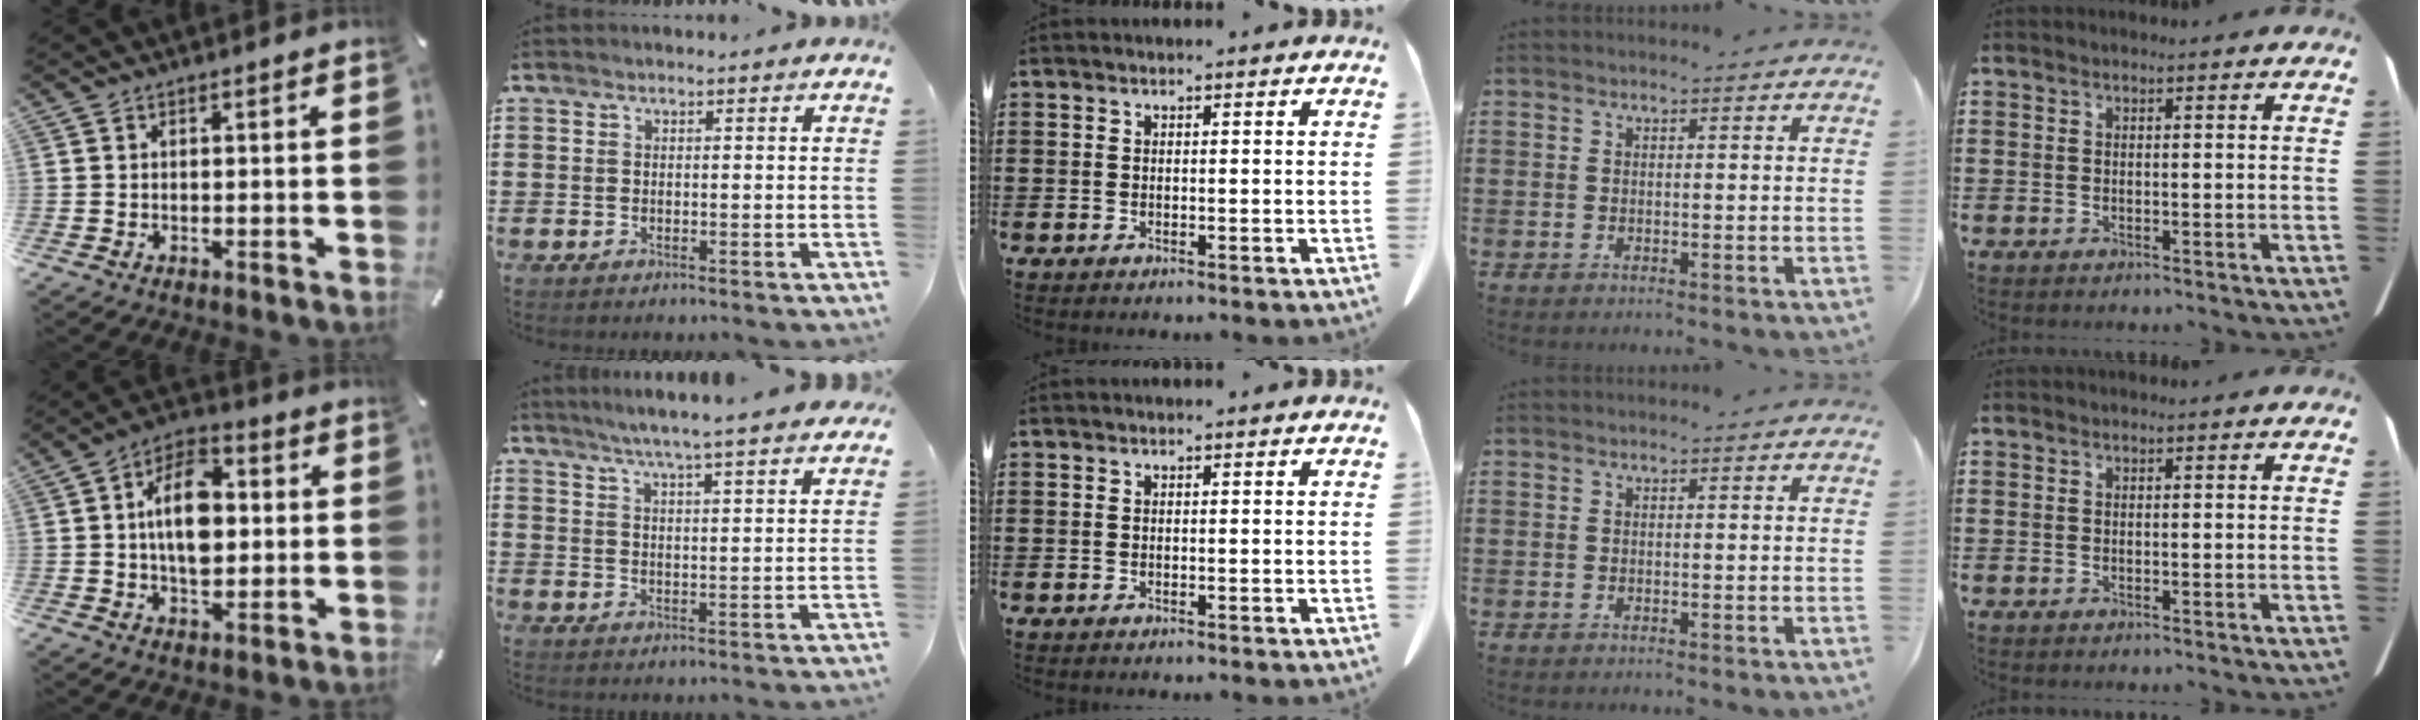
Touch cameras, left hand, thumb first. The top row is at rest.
{"thumb": {"total": 12.7, "force": [0.8, 8.3, 9.5], "torque": [-0.165, 0.005, 0.013]}, "index": {"total": 4.8, "force": [4.4, -0.8, 1.8], "torque": [-0.049, -0.022, 0.074]}}